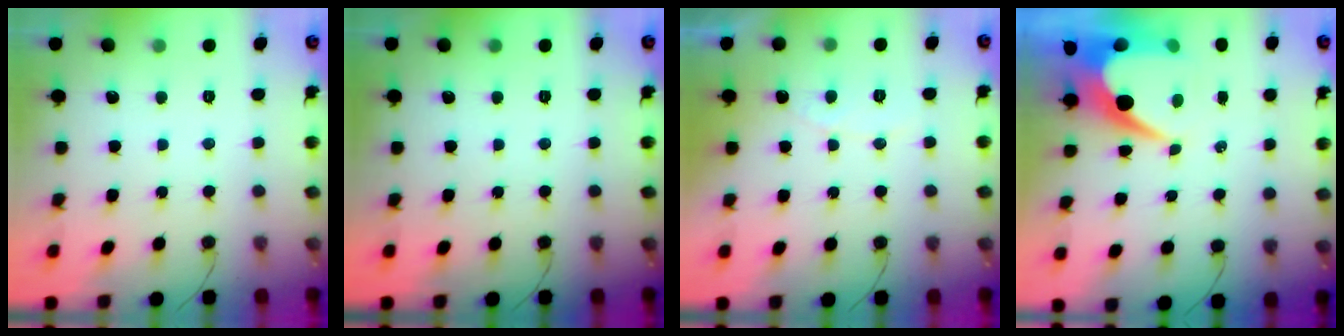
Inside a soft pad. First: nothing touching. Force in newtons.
{"total": 0.0}
{"total": 4.0, "press": 4.0, "slide": 0.3}
{"total": 9.9, "press": 9.9, "slide": 0.8}